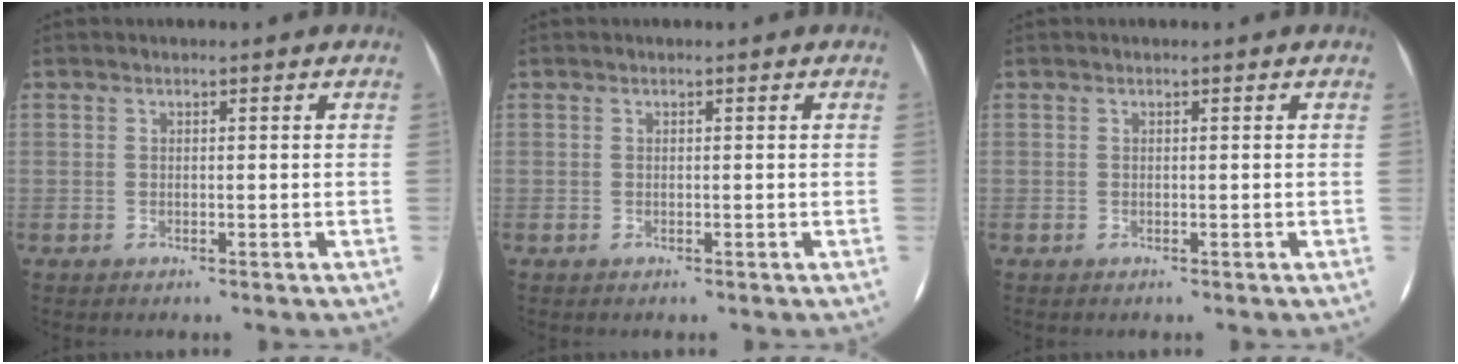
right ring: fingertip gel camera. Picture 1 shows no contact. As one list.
[{"total": 0.0}, {"total": 0.0}]